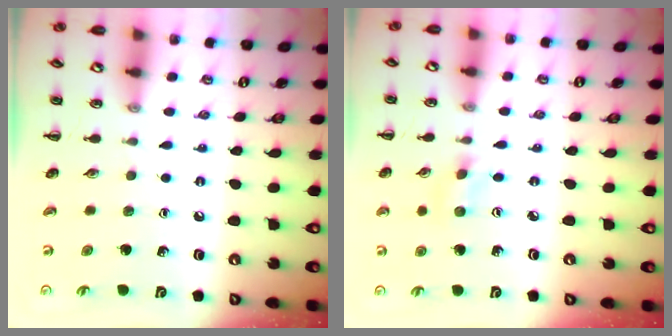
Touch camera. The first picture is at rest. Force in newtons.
{"total": 1.4, "press": 1.3, "slide": 0.4}